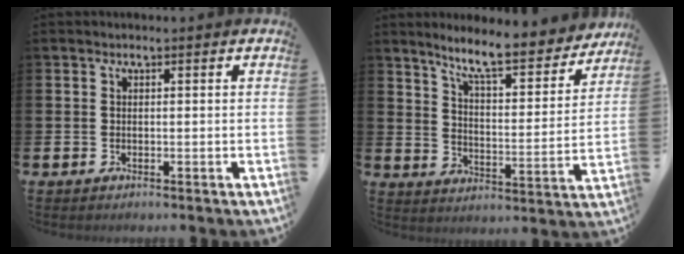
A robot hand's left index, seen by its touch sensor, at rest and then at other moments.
{"total": 9.2, "force": [8.4, 1.2, 3.7], "torque": [-0.086, -0.060, 0.141]}